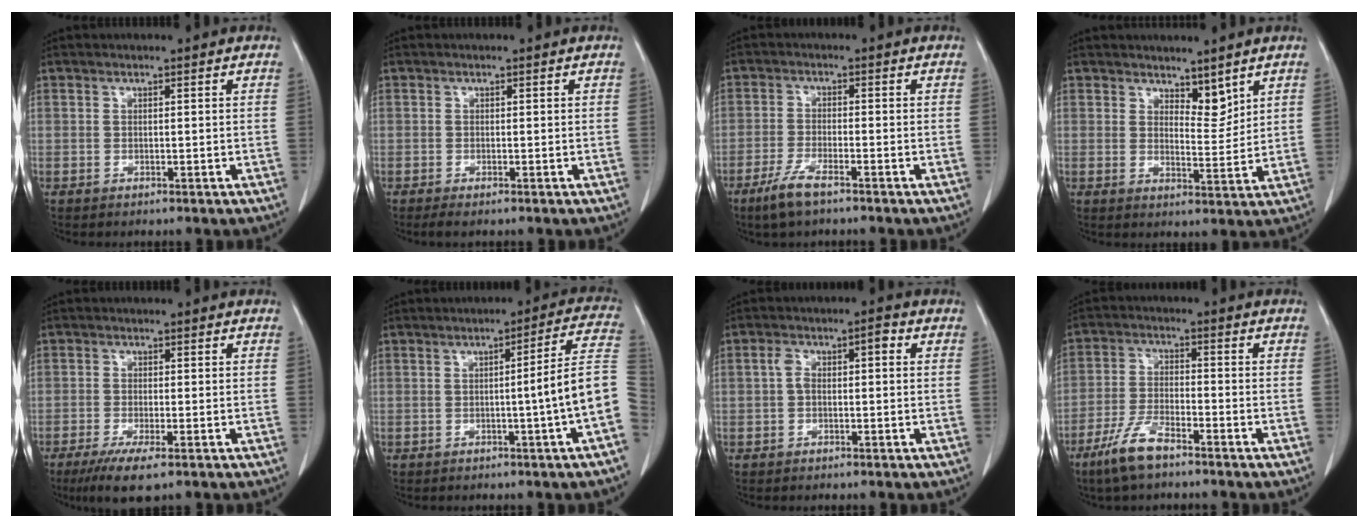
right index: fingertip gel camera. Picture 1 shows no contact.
{"total": 1.3, "force": [-1.0, 0.1, 0.8], "torque": [-0.016, -0.005, -0.017]}
{"total": 4.9, "force": [-3.4, 0.8, 3.4], "torque": [-0.079, -0.009, -0.062]}
{"total": 4.0, "force": [3.2, 1.6, 1.8], "torque": [-0.023, -0.010, 0.058]}
{"total": 5.6, "force": [-3.5, 0.9, 4.3], "torque": [-0.077, -0.015, -0.057]}
{"total": 9.3, "force": [-2.1, -1.7, 8.9], "torque": [-0.103, 0.010, -0.034]}
{"total": 4.1, "force": [0.5, 1.8, 3.6], "torque": [-0.073, 0.031, 0.006]}
{"total": 7.1, "force": [-5.1, 1.7, 4.7], "torque": [-0.106, -0.011, -0.098]}